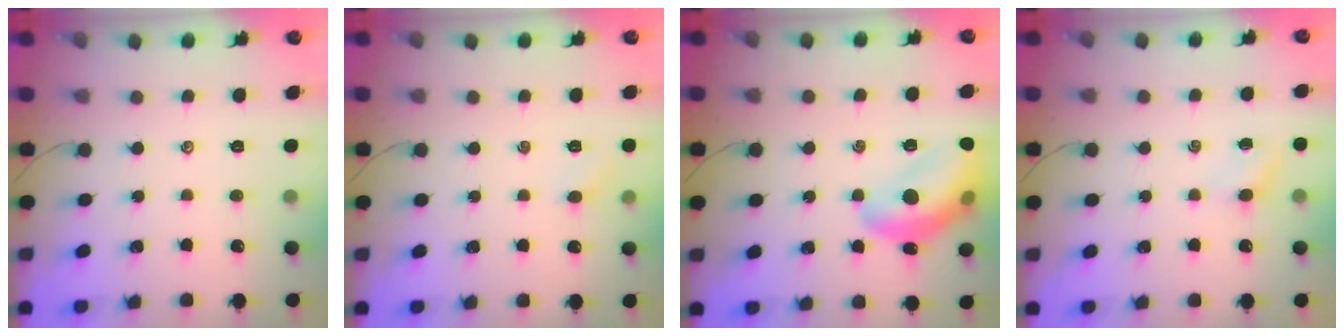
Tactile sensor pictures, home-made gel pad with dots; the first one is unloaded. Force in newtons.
{"total": 2.5, "press": 2.4, "slide": 0.7}
{"total": 15.0, "press": 14.9, "slide": 1.8}
{"total": 3.6, "press": 3.5, "slide": 1.0}